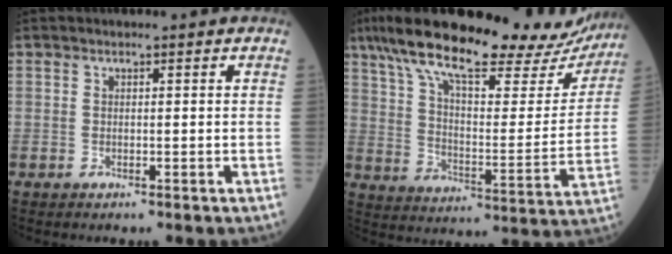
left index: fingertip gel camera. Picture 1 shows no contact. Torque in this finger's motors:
{"motor_torque": [0.97, -1.17, 0.80, 0.13]}